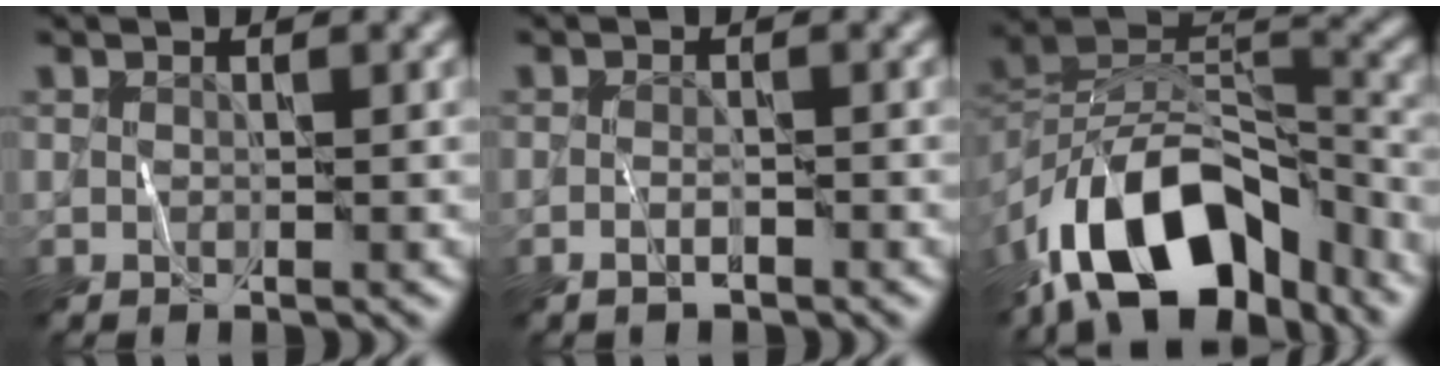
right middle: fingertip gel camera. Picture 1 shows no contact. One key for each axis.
{"total": 1.0, "fx": -0.7, "fy": 0.1, "fz": 0.7, "tx": -0.013, "ty": 0.002, "tz": -0.016}
{"total": 13.3, "fx": -8.3, "fy": 6.2, "fz": 8.3, "tx": -0.149, "ty": 0.019, "tz": -0.154}